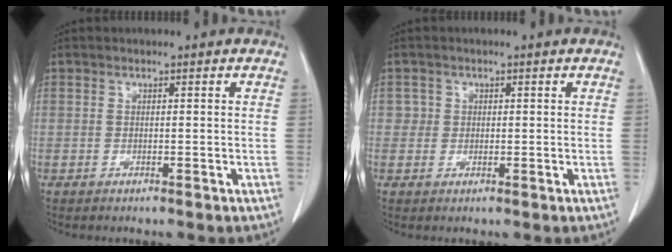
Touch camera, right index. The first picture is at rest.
{"total": 1.7, "force": [0.4, 1.6, 0.0], "torque": [0.014, 0.002, 0.001]}